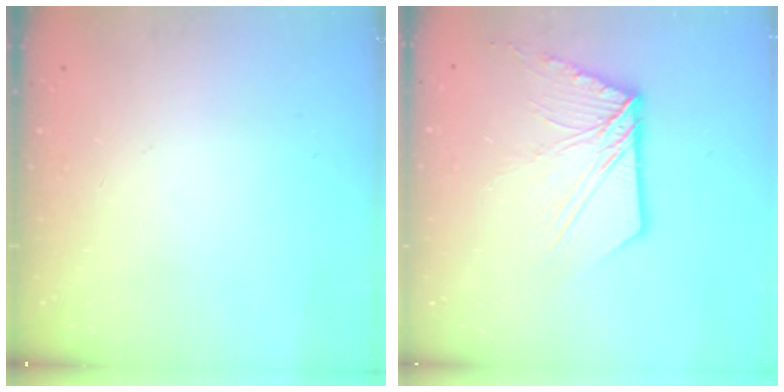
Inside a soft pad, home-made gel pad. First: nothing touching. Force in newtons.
{"total": 12.9, "press": 12.8, "slide": 1.4}